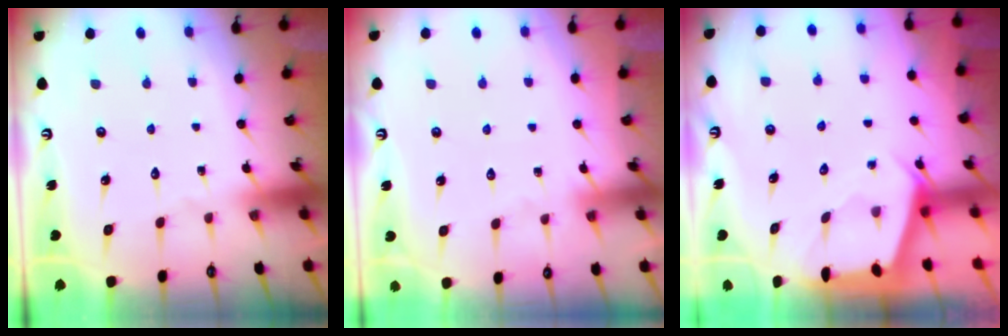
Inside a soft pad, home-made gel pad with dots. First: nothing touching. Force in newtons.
{"total": 2.8, "press": 2.7, "slide": 0.5}
{"total": 2.0, "press": 2.0, "slide": 0.3}